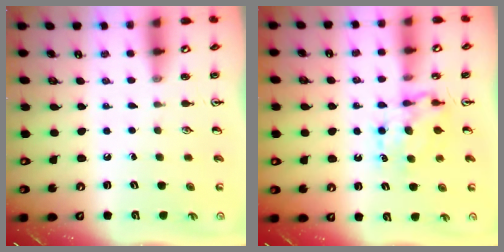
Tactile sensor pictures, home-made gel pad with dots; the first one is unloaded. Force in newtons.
{"total": 6.8, "press": 6.8, "slide": 0.5}